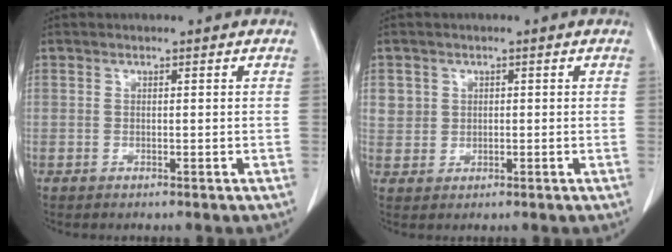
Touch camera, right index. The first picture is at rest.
{"total": 3.0, "force": [1.0, 2.8, 0.4], "torque": [0.004, 0.001, 0.019]}